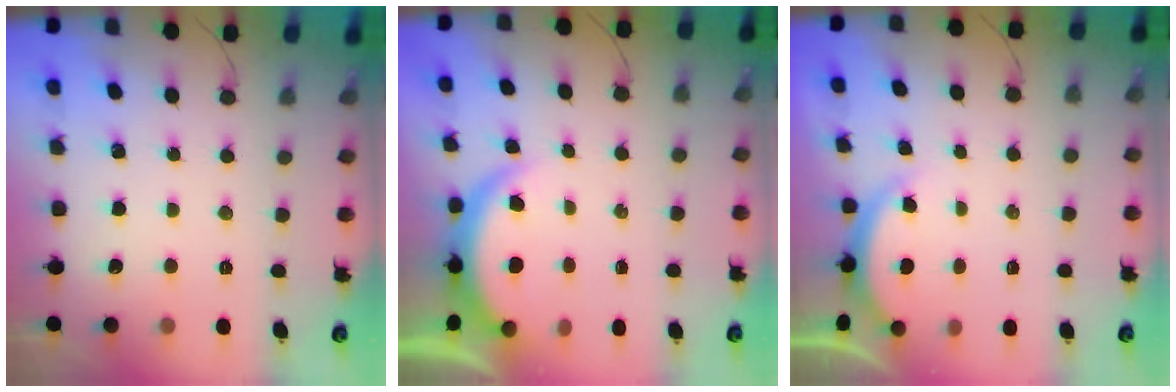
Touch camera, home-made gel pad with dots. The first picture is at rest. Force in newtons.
{"total": 5.7, "press": 5.7, "slide": 0.4}
{"total": 2.1, "press": 2.0, "slide": 0.3}